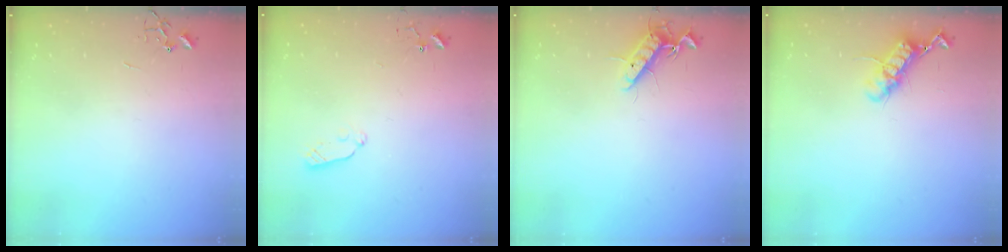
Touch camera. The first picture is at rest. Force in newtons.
{"total": 3.8, "press": 3.8, "slide": 0.6}
{"total": 11.0, "press": 10.9, "slide": 1.9}
{"total": 11.9, "press": 11.8, "slide": 0.9}